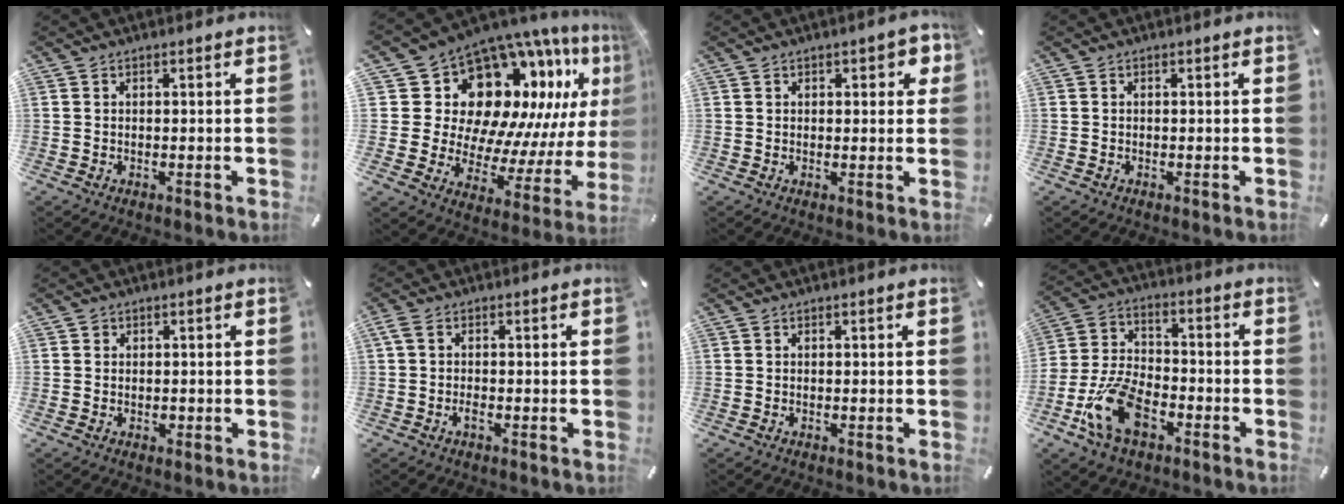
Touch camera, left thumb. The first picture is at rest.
{"total": 18.4, "force": [10.9, 11.6, 9.2], "torque": [-0.158, -0.122, 0.204]}
{"total": 2.9, "force": [1.2, 1.8, 2.0], "torque": [-0.018, 0.000, 0.013]}
{"total": 0.0}
{"total": 1.4, "force": [-0.2, 1.4, 0.3], "torque": [0.003, 0.000, -0.008]}
{"total": 1.9, "force": [-0.7, 0.5, 1.7], "torque": [-0.036, -0.001, -0.015]}
{"total": 0.0}
{"total": 14.6, "force": [-6.8, 8.7, 9.6], "torque": [-0.209, 0.028, -0.121]}